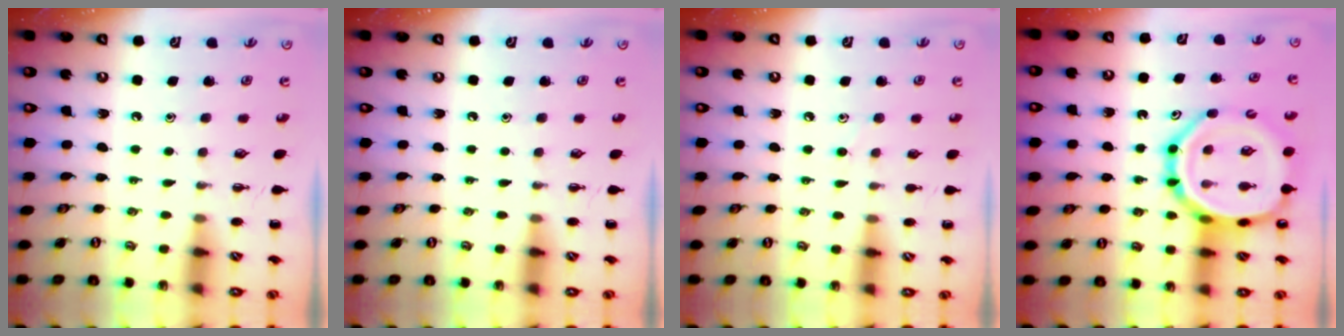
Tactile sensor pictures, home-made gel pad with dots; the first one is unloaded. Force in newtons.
{"total": 0.0}
{"total": 4.5, "press": 4.3, "slide": 1.5}
{"total": 19.7, "press": 19.4, "slide": 3.6}